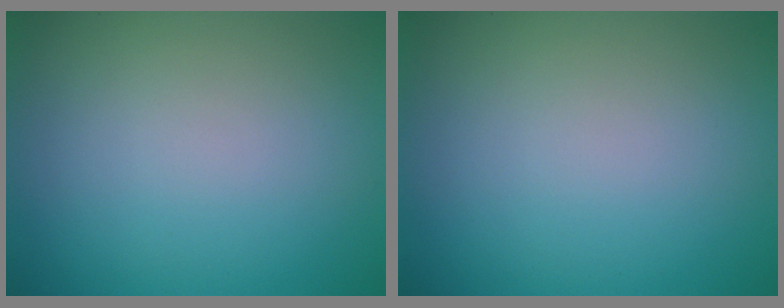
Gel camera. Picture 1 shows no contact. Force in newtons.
{"total": 0.0}